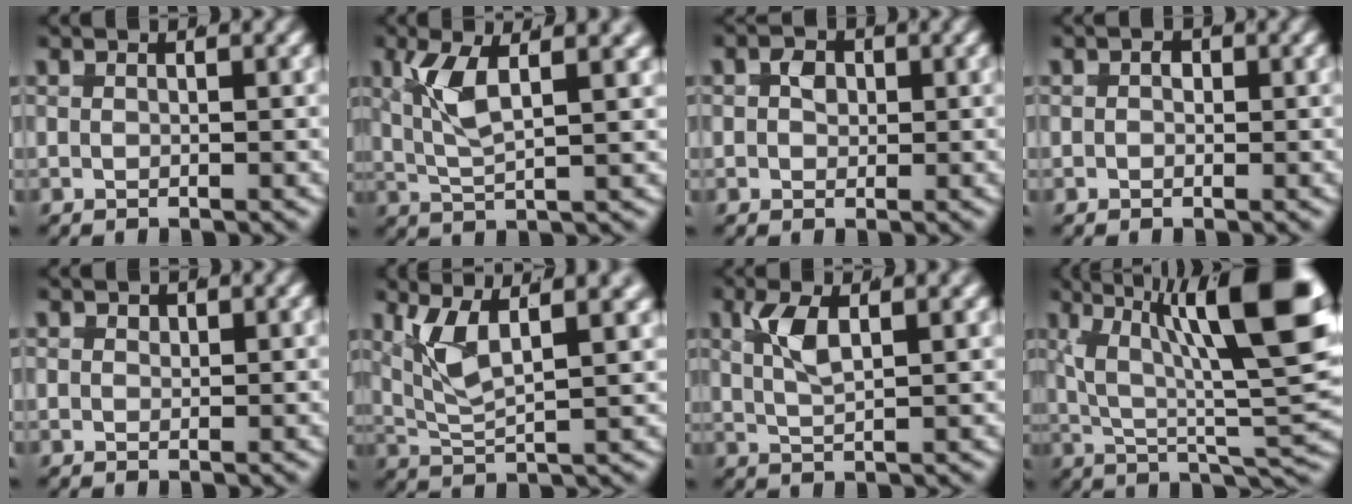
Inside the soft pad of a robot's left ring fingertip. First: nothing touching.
{"total": 4.5, "force": [1.2, 1.5, 4.0], "torque": [-0.095, -0.005, 0.023]}
{"total": 1.9, "force": [-0.1, 1.6, 1.0], "torque": [-0.024, -0.008, 0.001]}
{"total": 1.3, "force": [-0.2, 1.1, 0.6], "torque": [-0.017, -0.005, -0.004]}
{"total": 0.8, "force": [0.3, 0.7, 0.3], "torque": [-0.011, -0.005, 0.010]}
{"total": 5.4, "force": [1.9, 2.5, 4.3], "torque": [-0.100, -0.001, 0.029]}
{"total": 2.9, "force": [0.6, 0.9, 2.7], "torque": [-0.068, -0.006, 0.015]}
{"total": 14.2, "force": [2.6, 6.0, 12.7], "torque": [-0.165, -0.006, 0.039]}